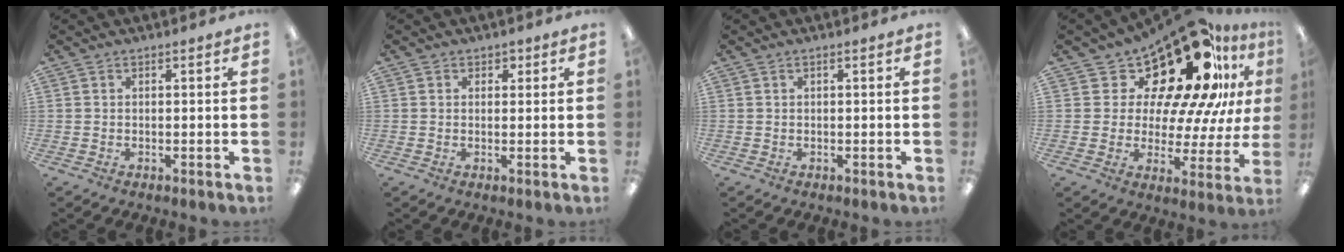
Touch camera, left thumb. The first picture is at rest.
{"total": 1.2, "force": [0.6, 1.0, -0.2], "torque": [0.012, 0.000, 0.007]}
{"total": 0.0}
{"total": 23.6, "force": [15.1, 9.9, 15.2], "torque": [-0.241, -0.108, 0.255]}